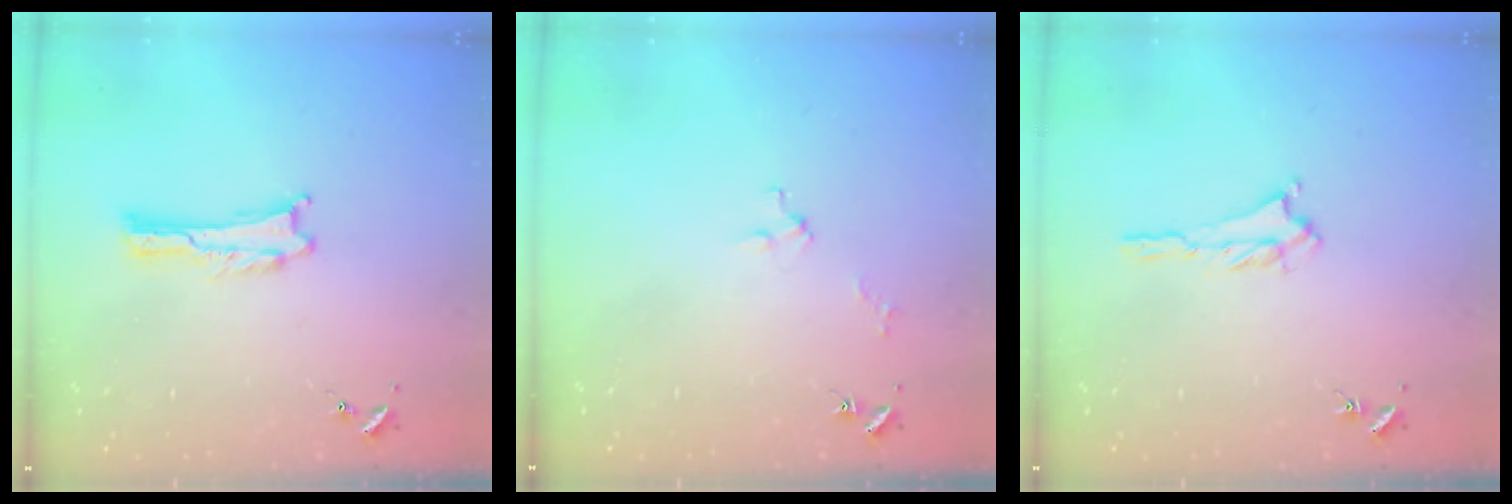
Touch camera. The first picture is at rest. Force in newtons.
{"total": 2.0, "press": 2.0, "slide": 0.1}
{"total": 1.2, "press": 1.1, "slide": 0.5}